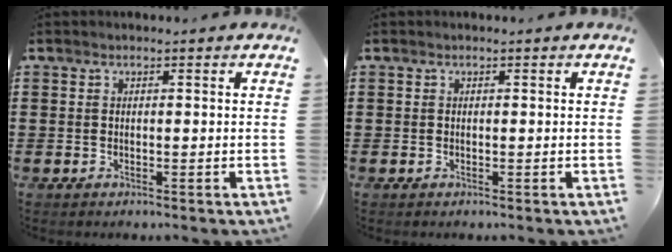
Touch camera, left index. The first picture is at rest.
{"total": 0.0}